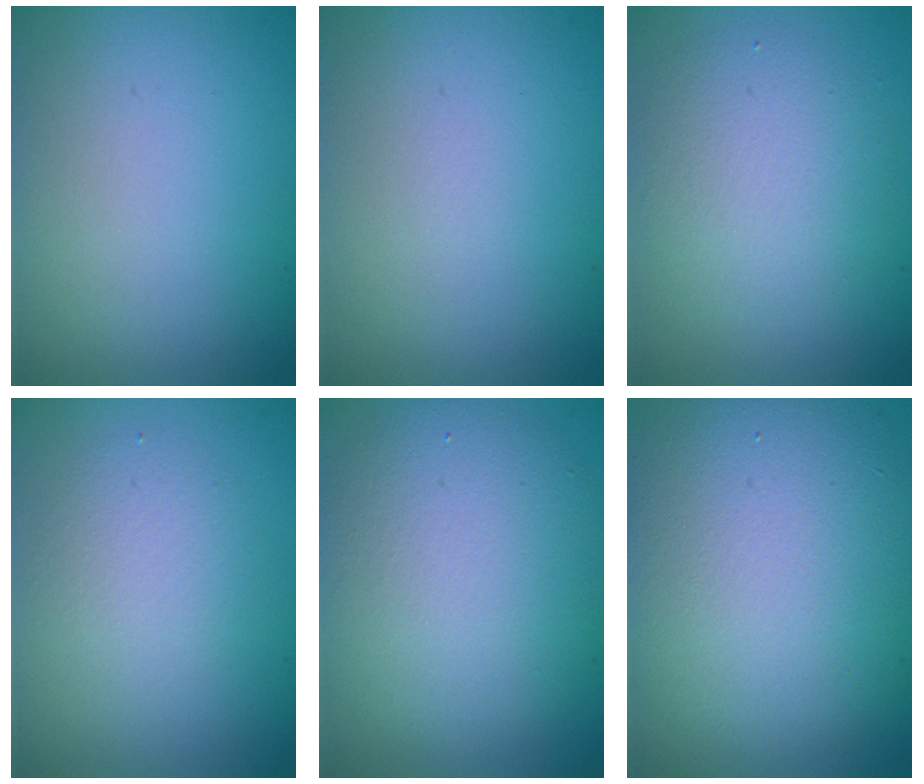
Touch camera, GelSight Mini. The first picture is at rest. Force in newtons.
{"total": 0.0}
{"total": 4.0, "press": 4.0, "slide": 0.1}
{"total": 2.2, "press": 2.2, "slide": 0.1}
{"total": 6.9, "press": 6.9, "slide": 0.1}
{"total": 10.1, "press": 10.1, "slide": 0.6}